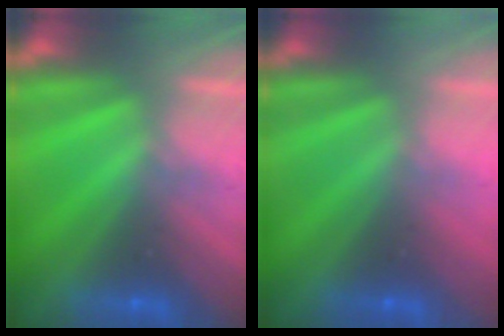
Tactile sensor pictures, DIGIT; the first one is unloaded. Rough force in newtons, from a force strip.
{"total": 3.0}